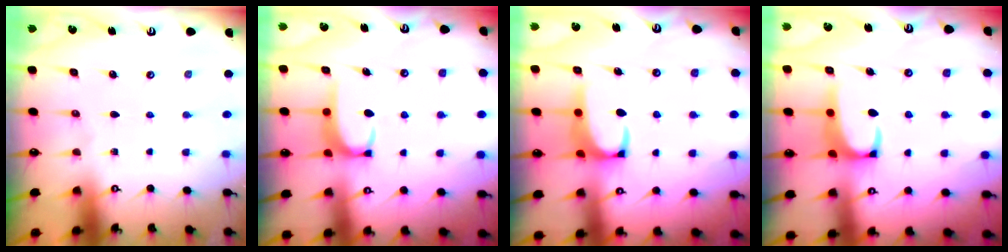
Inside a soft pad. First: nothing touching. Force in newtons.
{"total": 3.7, "press": 3.7, "slide": 0.4}
{"total": 2.4, "press": 2.3, "slide": 0.9}
{"total": 2.1, "press": 1.9, "slide": 0.9}